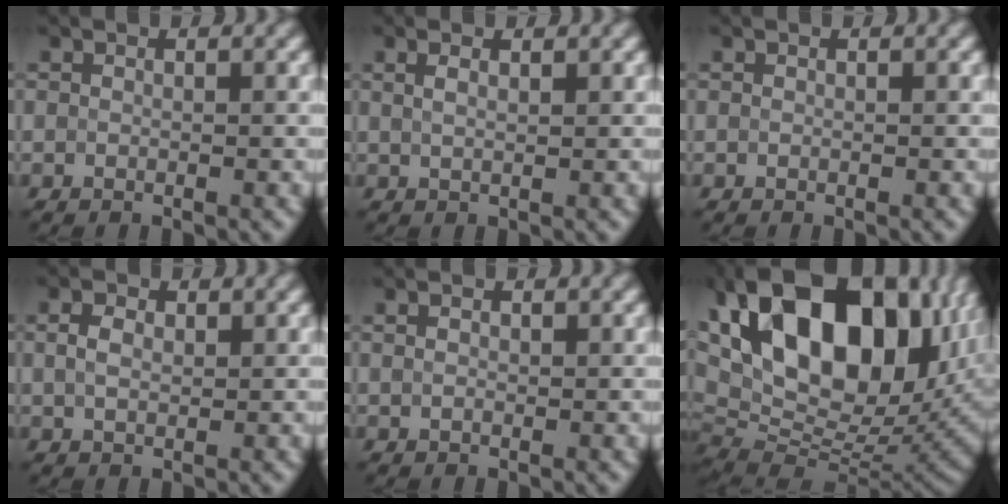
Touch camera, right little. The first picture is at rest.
{"total": 1.1, "force": [0.8, 0.1, 0.8], "torque": [-0.021, 0.005, 0.020]}
{"total": 0.0}
{"total": 1.7, "force": [0.5, 1.1, 1.3], "torque": [-0.030, 0.009, 0.010]}
{"total": 0.6, "force": [0.4, 0.2, 0.4], "torque": [-0.010, 0.004, 0.005]}
{"total": 19.6, "force": [7.6, 11.1, 14.3], "torque": [-0.257, 0.049, 0.136]}